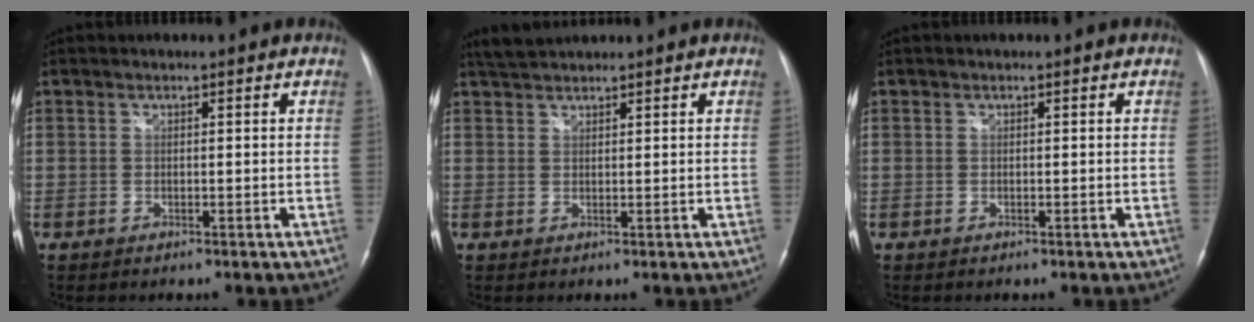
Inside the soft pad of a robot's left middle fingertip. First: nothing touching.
{"total": 2.8, "force": [2.8, 0.3, 0.6], "torque": [-0.017, 0.016, 0.053]}
{"total": 0.0}